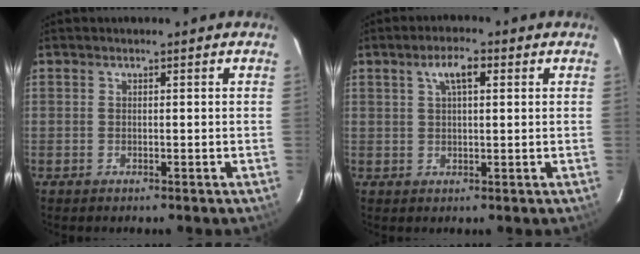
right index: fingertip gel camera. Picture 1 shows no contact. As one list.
[{"total": 4.6, "force": [1.9, 1.6, 3.8], "torque": [-0.068, 0.014, 0.034]}]